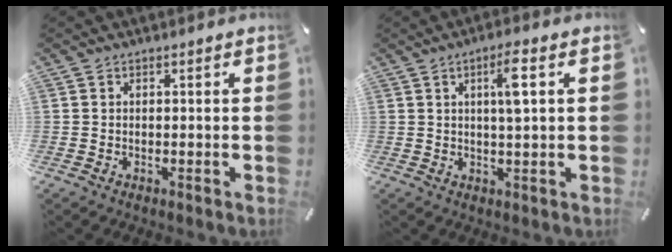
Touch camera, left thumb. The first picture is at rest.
{"total": 6.2, "force": [1.7, 0.7, 5.9], "torque": [-0.108, -0.003, 0.022]}